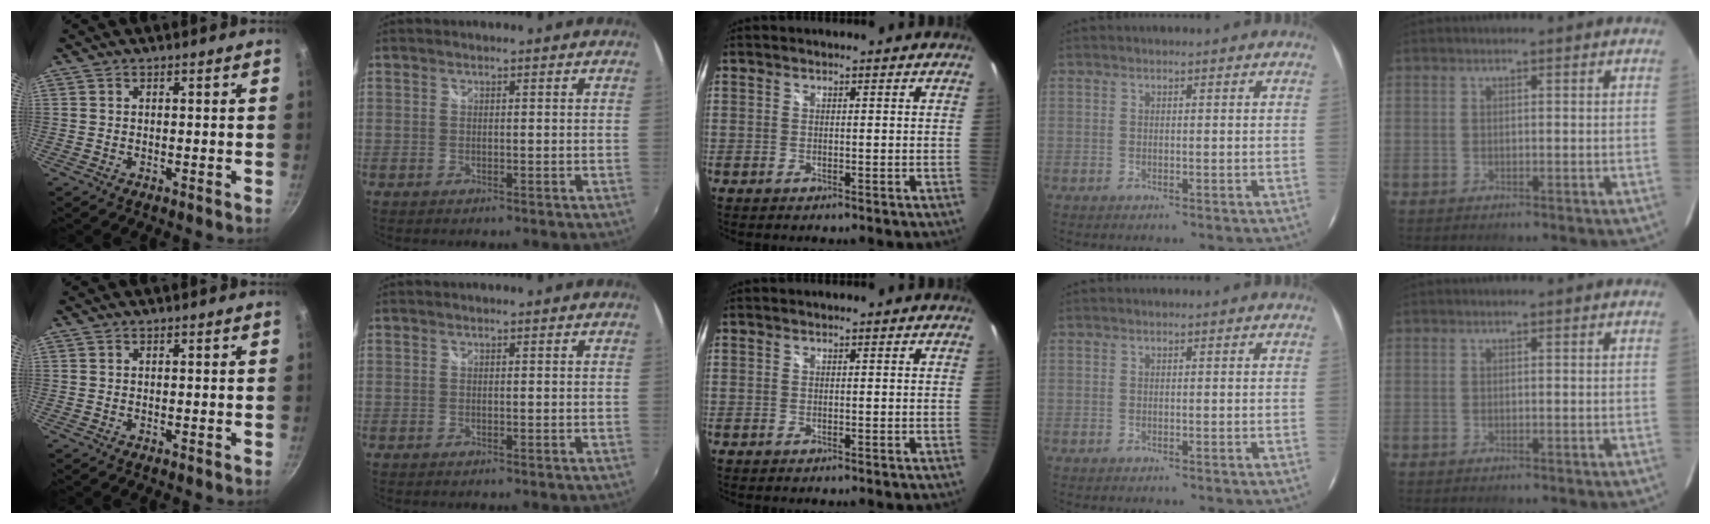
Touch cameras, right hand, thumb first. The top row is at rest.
{}